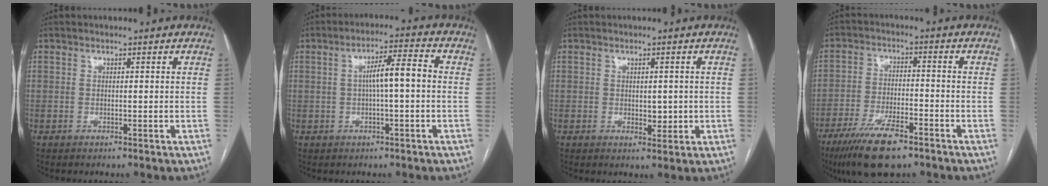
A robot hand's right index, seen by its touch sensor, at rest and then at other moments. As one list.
[{"total": 6.2, "force": [0.0, 0.7, 6.1], "torque": [-0.105, 0.019, 0.001]}, {"total": 2.7, "force": [-0.1, 1.6, 2.2], "torque": [-0.028, -0.004, 0.005]}, {"total": 10.7, "force": [-7.2, 3.0, 7.3], "torque": [-0.136, -0.015, -0.124]}]